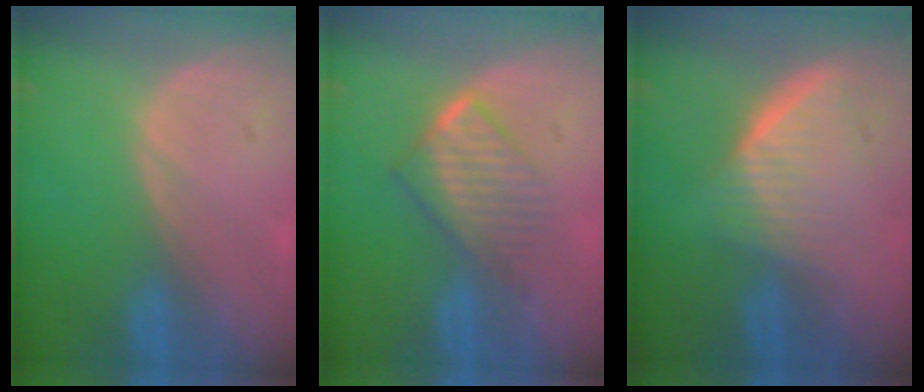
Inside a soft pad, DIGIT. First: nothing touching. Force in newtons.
{"total": 6.5, "press": 5.8, "slide": 3.0}
{"total": 6.7, "press": 6.0, "slide": 2.9}